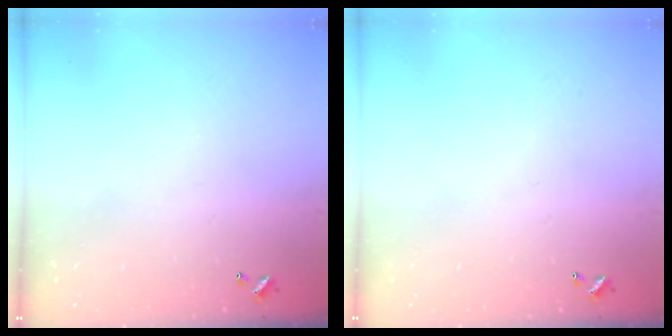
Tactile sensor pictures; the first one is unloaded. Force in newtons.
{"total": 0.0}